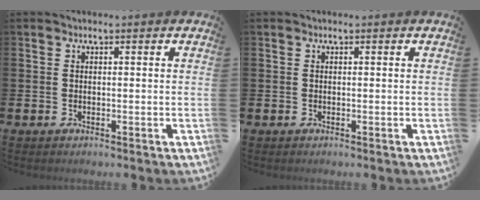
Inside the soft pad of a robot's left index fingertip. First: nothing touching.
{"total": 0.0}